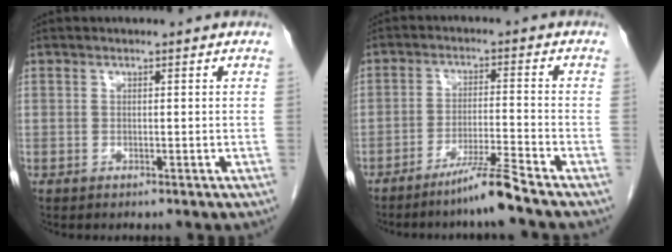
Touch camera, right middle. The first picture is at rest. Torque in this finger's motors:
{"motor_torque": [1.07, -0.67, 0.29, 0.06]}